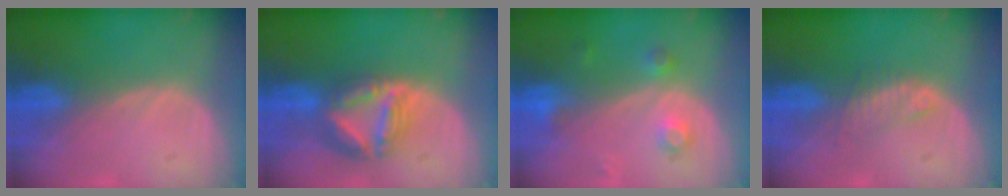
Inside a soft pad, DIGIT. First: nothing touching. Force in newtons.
{"total": 8.2, "press": 7.0, "slide": 4.2}
{"total": 3.7, "press": 3.2, "slide": 1.8}
{"total": 2.5, "press": 2.4, "slide": 0.3}